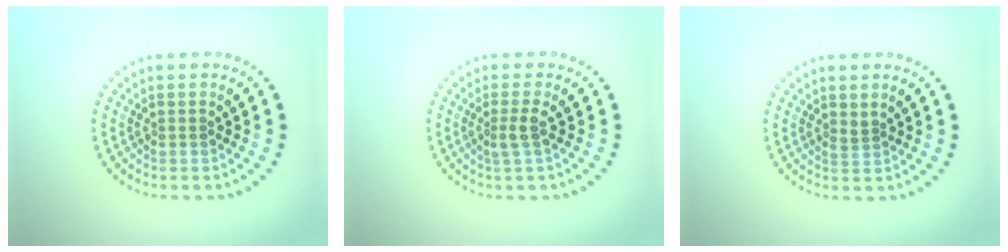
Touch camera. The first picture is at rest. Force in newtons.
{"total": 1.6, "press": 1.1, "slide": 1.1}
{"total": 0.6, "press": 0.4, "slide": 0.5}